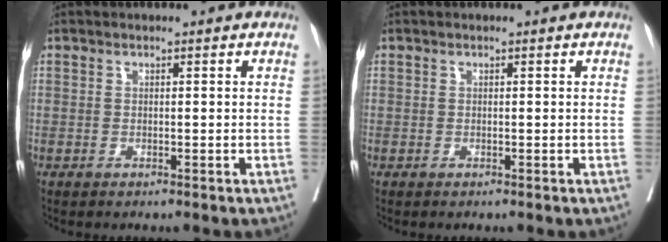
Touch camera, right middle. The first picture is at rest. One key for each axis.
{"total": 0.0}